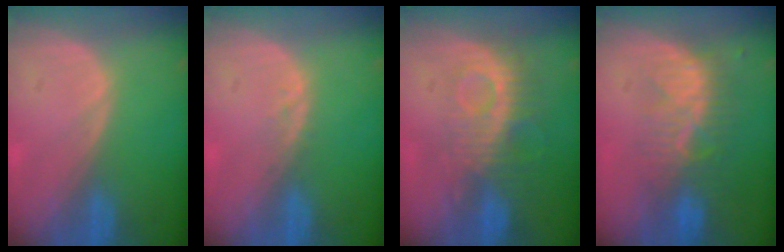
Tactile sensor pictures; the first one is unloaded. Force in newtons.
{"total": 1.0, "press": 1.0, "slide": 0.2}
{"total": 9.3, "press": 8.2, "slide": 4.3}
{"total": 8.2, "press": 7.3, "slide": 3.7}